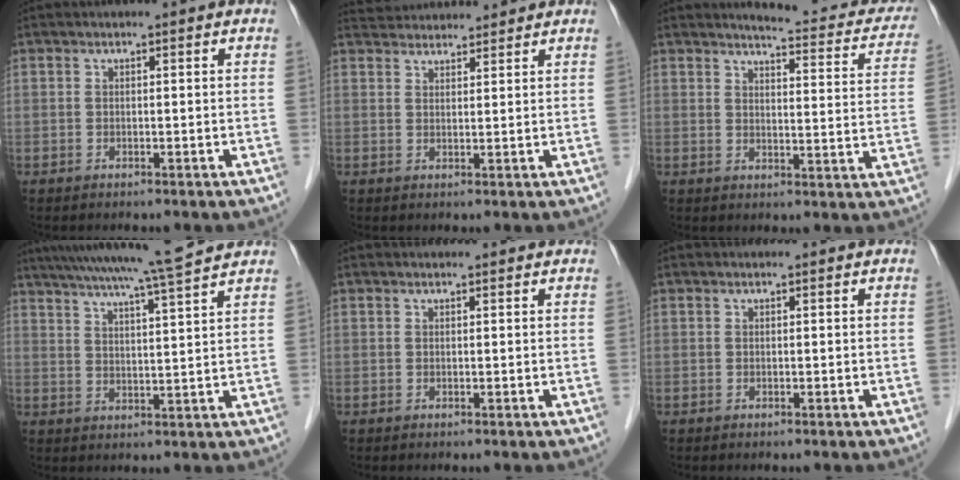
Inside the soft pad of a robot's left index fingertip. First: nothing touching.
{"total": 6.4, "force": [6.3, 0.9, 1.0], "torque": [-0.021, 0.033, 0.097]}
{"total": 13.8, "force": [12.8, 2.3, 4.6], "torque": [-0.035, -0.038, 0.128]}
{"total": 13.7, "force": [12.1, -1.6, 6.4], "torque": [-0.112, -0.004, 0.172]}
{"total": 1.5, "force": [1.5, 0.3, 0.4], "torque": [-0.013, 0.010, 0.015]}
{"total": 0.0}